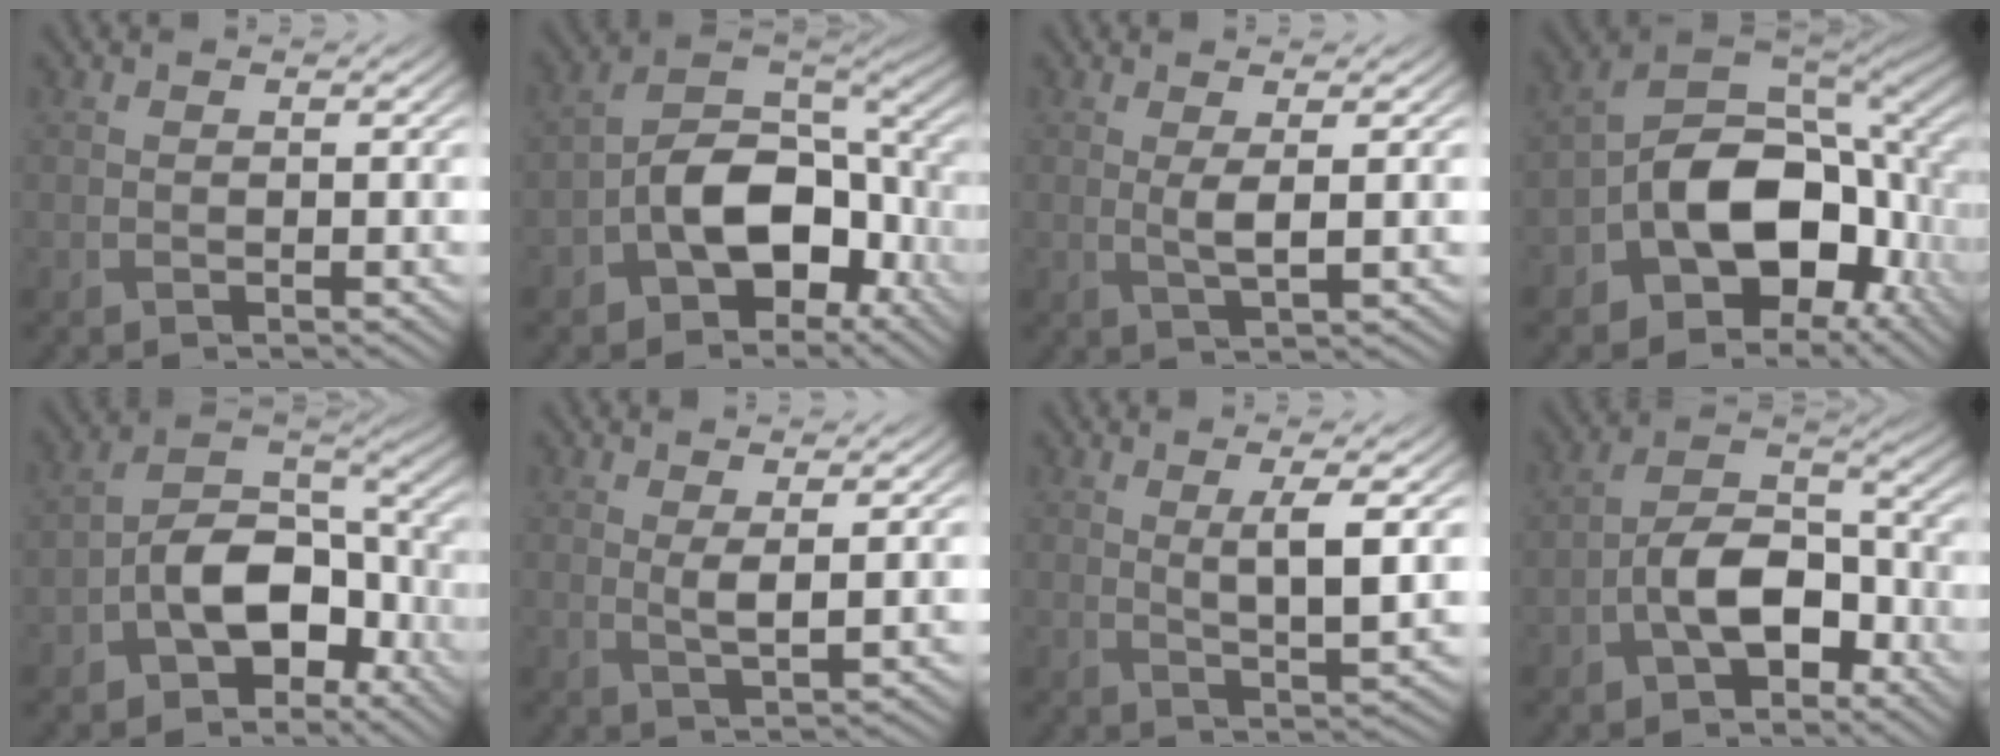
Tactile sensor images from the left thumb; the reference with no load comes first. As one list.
[{"total": 12.3, "force": [-4.6, 7.6, 8.5], "torque": [-0.152, -0.009, -0.094]}, {"total": 2.4, "force": [0.5, 0.4, 2.4], "torque": [-0.052, -0.002, 0.009]}, {"total": 15.3, "force": [-4.8, 10.4, 10.2], "torque": [-0.185, -0.030, -0.089]}, {"total": 10.4, "force": [-4.4, 6.4, 6.9], "torque": [-0.121, -0.001, -0.094]}, {"total": 2.4, "force": [0.9, 0.5, 2.1], "torque": [-0.050, -0.005, 0.019]}, {"total": 5.1, "force": [1.5, 1.1, 4.8], "torque": [-0.091, -0.004, 0.031]}, {"total": 8.3, "force": [-3.5, 4.7, 5.8], "torque": [-0.100, 0.013, -0.073]}]